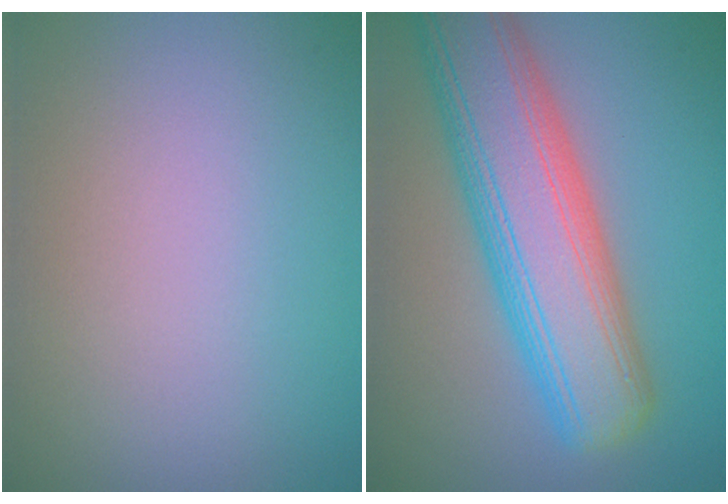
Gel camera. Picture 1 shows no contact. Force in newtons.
{"total": 10.8, "press": 10.8, "slide": 0.4}